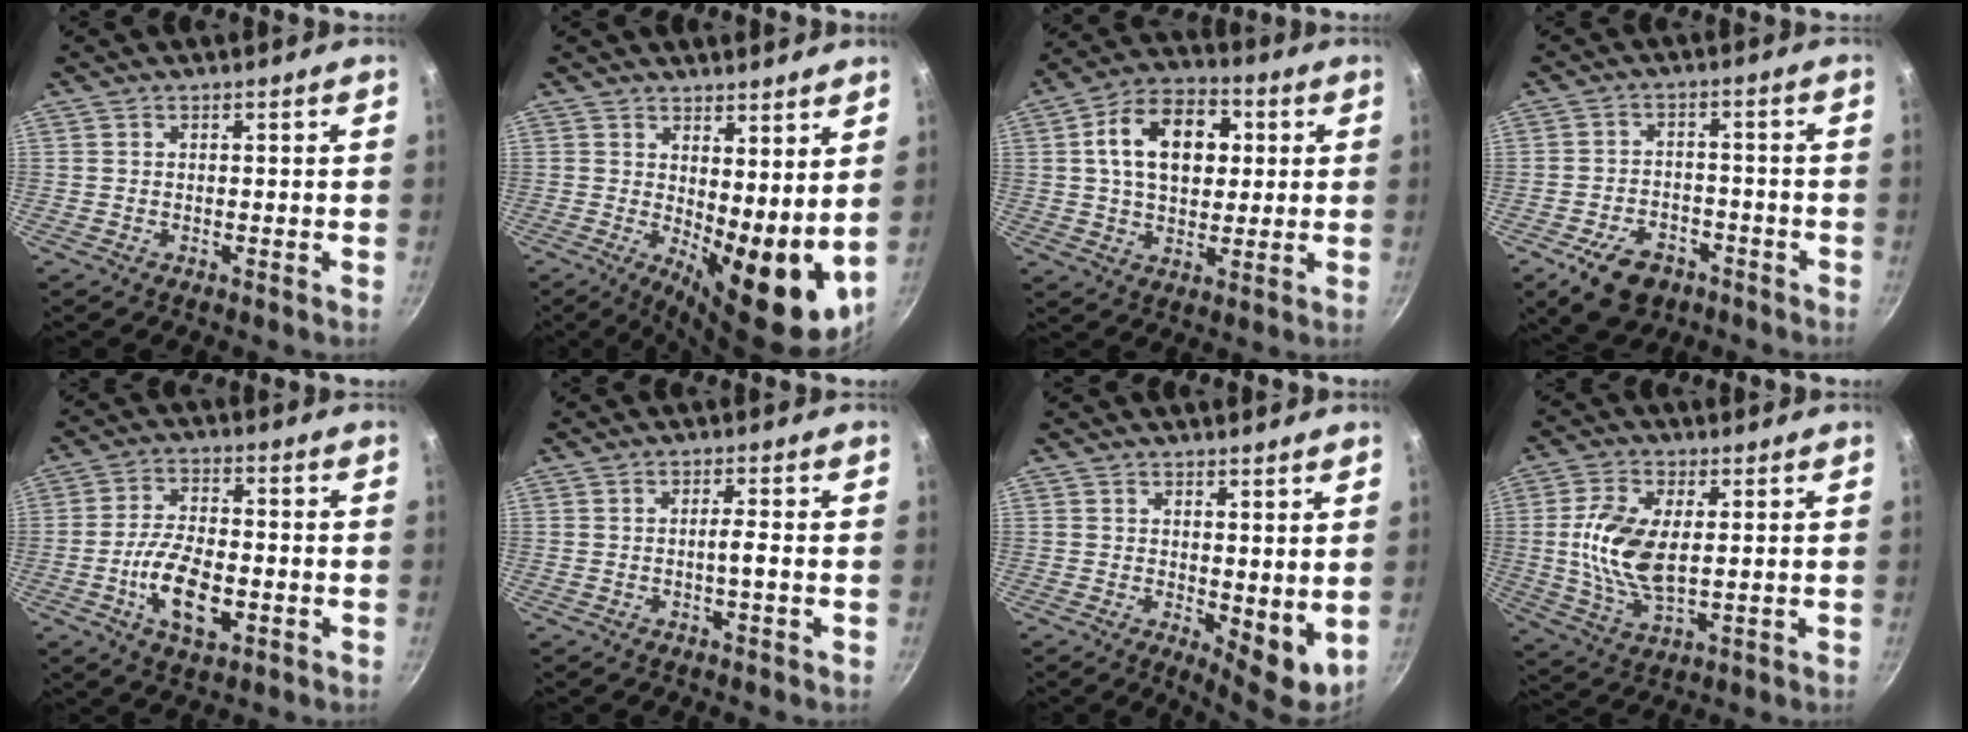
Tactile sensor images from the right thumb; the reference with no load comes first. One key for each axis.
{"total": 14.2, "fx": 2.6, "fy": 5.6, "fz": 12.8, "tx": -0.145, "ty": -0.034, "tz": 0.048}
{"total": 15.3, "fx": 3.0, "fy": 10.4, "fz": 10.9, "tx": -0.143, "ty": 0.016, "tz": 0.038}
{"total": 9.9, "fx": -5.8, "fy": 6.2, "fz": 5.1, "tx": -0.063, "ty": 0.037, "tz": -0.088}
{"total": 10.9, "fx": -3.1, "fy": 5.4, "fz": 9.0, "tx": -0.161, "ty": 0.016, "tz": -0.057}
{"total": 2.3, "fx": -0.6, "fy": -0.2, "fz": 2.2, "tx": -0.044, "ty": 0.005, "tz": -0.011}
{"total": 7.0, "fx": 1.3, "fy": 3.2, "fz": 6.1, "tx": -0.073, "ty": -0.020, "tz": 0.026}
{"total": 11.9, "fx": 1.2, "fy": 6.0, "fz": 10.1, "tx": -0.201, "ty": -0.004, "tz": 0.027}